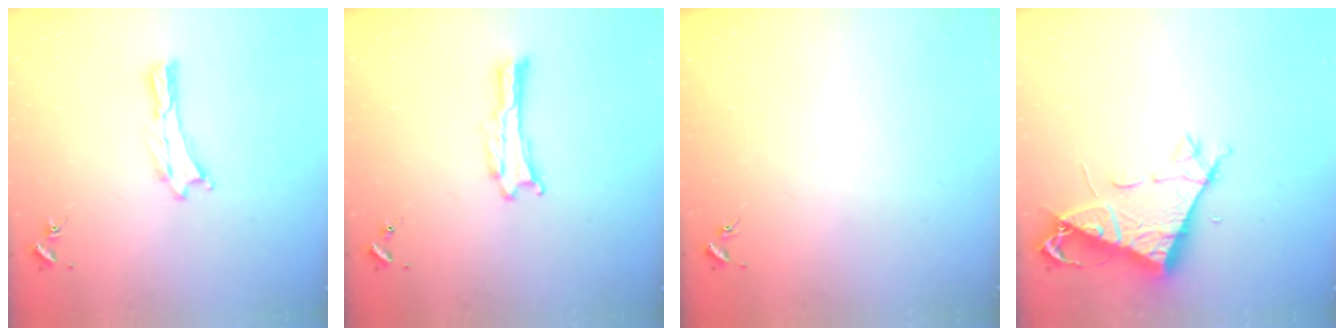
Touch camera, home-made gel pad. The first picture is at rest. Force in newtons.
{"total": 0.0}
{"total": 0.0}
{"total": 7.9, "press": 7.8, "slide": 0.9}